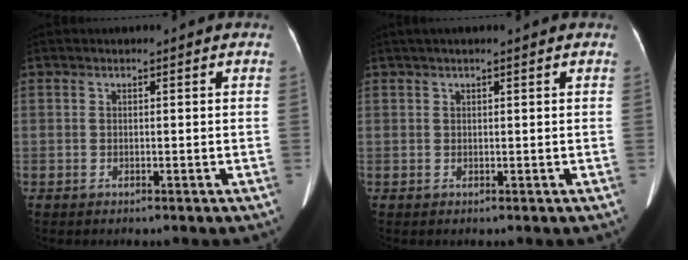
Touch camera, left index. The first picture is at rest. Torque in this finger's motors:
{"motor_torque": [0.24, -0.01, 0.09, 0.00]}